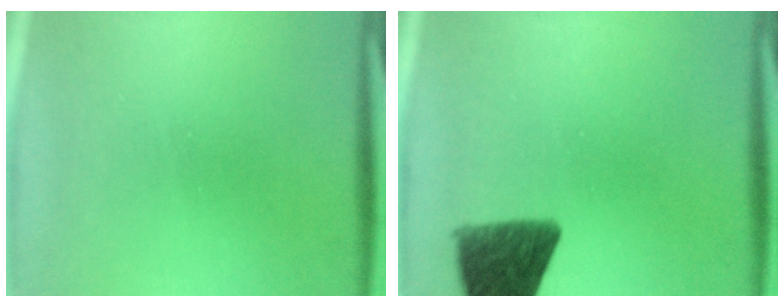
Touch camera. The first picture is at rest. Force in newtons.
{"total": 10.6}